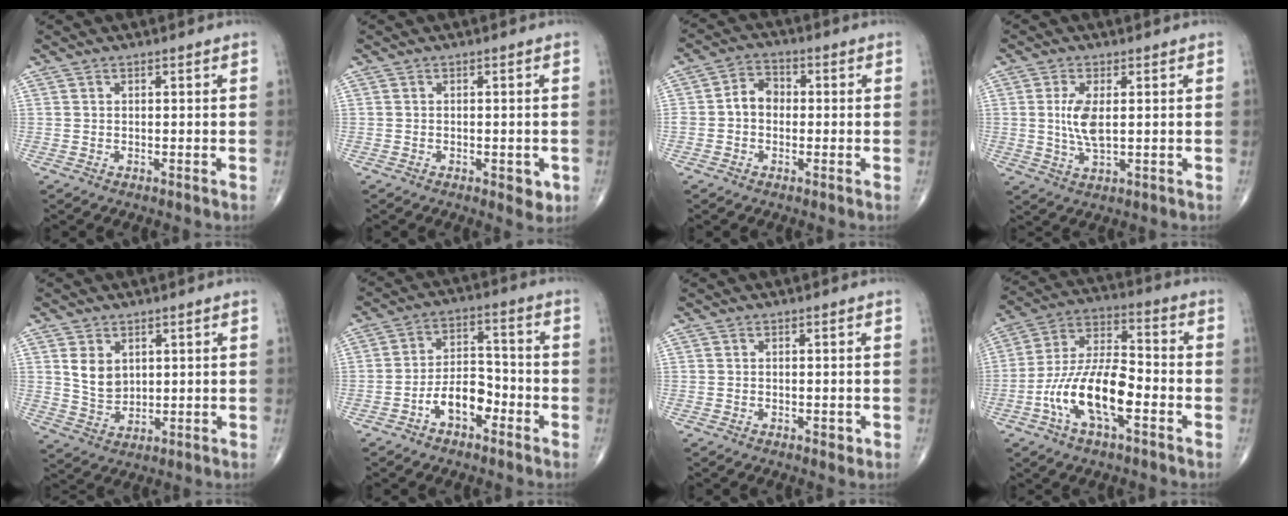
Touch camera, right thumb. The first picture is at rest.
{"total": 2.9, "force": [-1.0, 1.4, 2.3], "torque": [-0.019, -0.004, -0.011]}
{"total": 5.2, "force": [-0.4, 4.1, 3.1], "torque": [-0.038, 0.021, -0.018]}
{"total": 5.8, "force": [0.6, 2.3, 5.3], "torque": [-0.111, -0.009, 0.014]}
{"total": 5.6, "force": [1.9, 4.1, 3.4], "torque": [-0.046, -0.019, 0.045]}
{"total": 8.0, "force": [-4.0, 4.5, 5.2], "torque": [-0.070, 0.040, -0.076]}
{"total": 1.1, "force": [-0.5, 0.6, 0.8], "torque": [-0.010, -0.003, -0.007]}
{"total": 15.3, "force": [-5.4, 6.3, 12.9], "torque": [-0.243, 0.040, -0.102]}